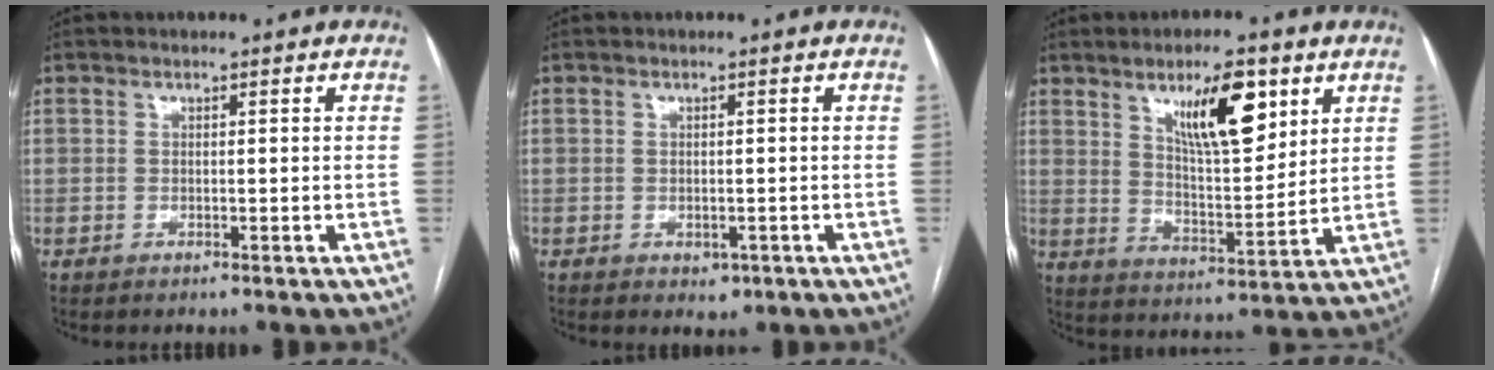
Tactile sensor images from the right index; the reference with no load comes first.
{"total": 1.8, "force": [-0.8, 1.3, 1.0], "torque": [-0.009, 0.001, -0.002]}
{"total": 11.8, "force": [6.2, 3.1, 9.5], "torque": [-0.160, -0.001, 0.109]}